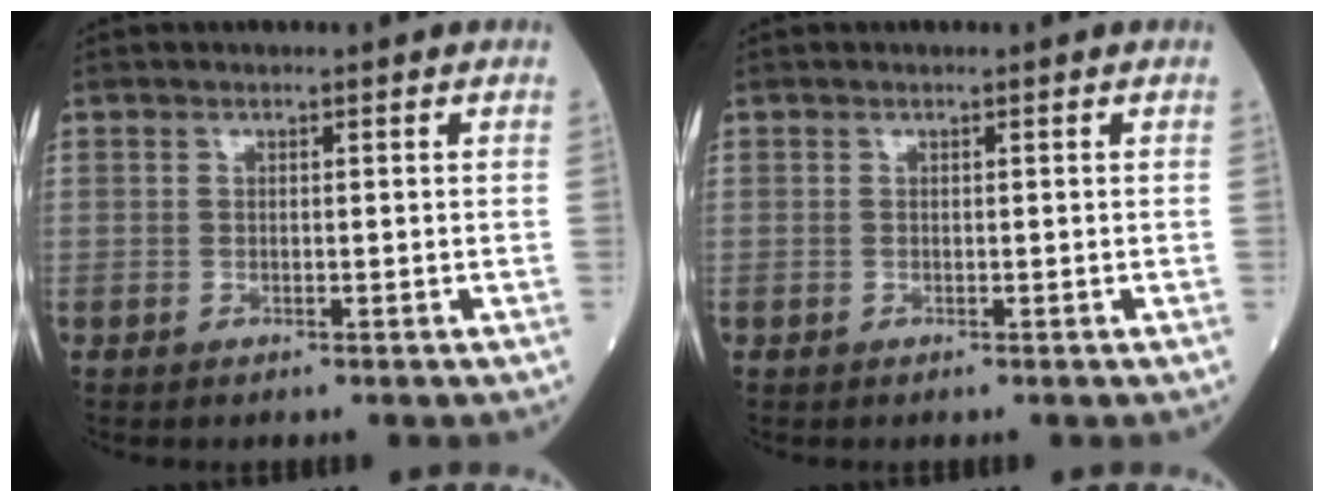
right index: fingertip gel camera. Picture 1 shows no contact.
{"total": 0.0}